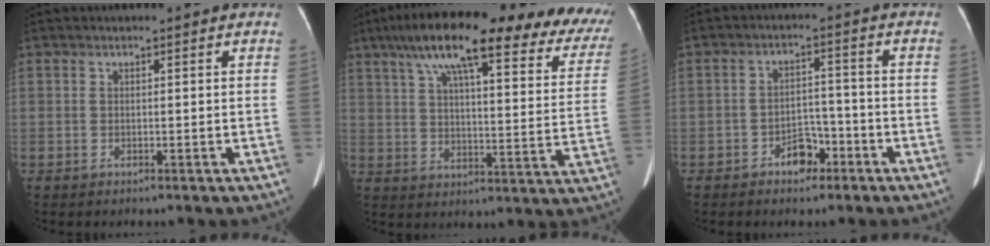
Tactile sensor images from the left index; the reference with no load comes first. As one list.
[{"total": 30.9, "force": [23.1, 6.0, 19.7], "torque": [-0.250, 0.014, 0.291]}, {"total": 4.2, "force": [-2.8, 2.4, 2.1], "torque": [-0.034, 0.013, -0.043]}]